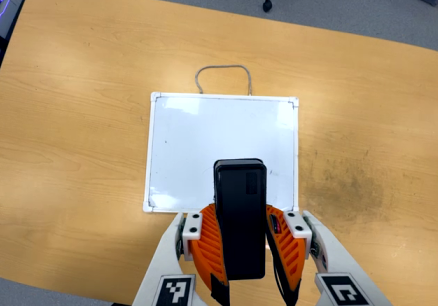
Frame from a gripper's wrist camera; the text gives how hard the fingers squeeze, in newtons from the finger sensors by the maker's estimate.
{"total": 8.1, "left": 7.6, "right": 8.6}